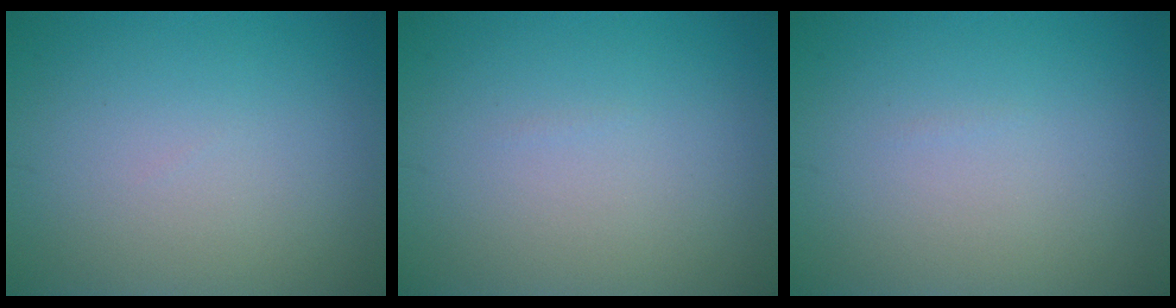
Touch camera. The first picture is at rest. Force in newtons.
{"total": 0.0}
{"total": 0.0}